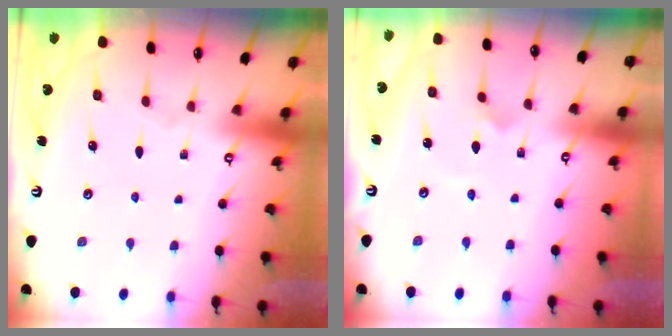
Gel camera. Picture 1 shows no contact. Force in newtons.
{"total": 3.4, "press": 3.4, "slide": 0.3}